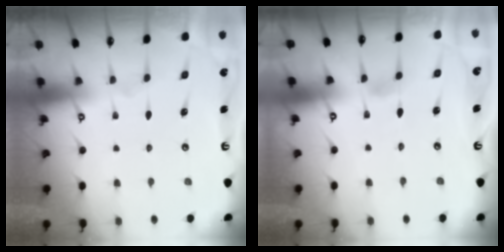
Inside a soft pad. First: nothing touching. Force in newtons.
{"total": 2.6, "press": 2.6, "slide": 0.3}